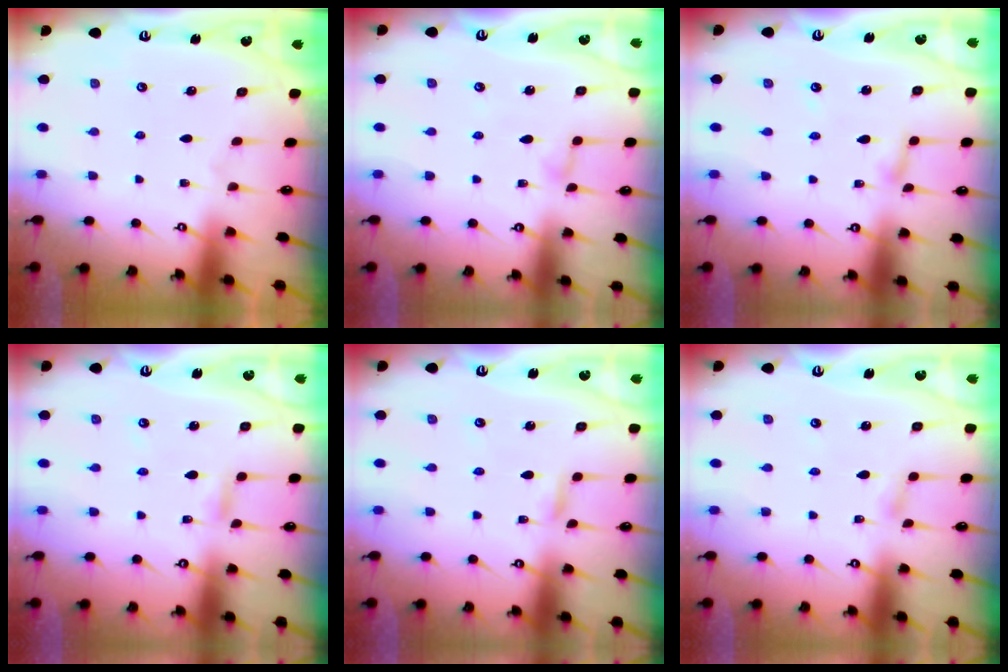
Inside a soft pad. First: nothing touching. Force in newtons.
{"total": 3.0, "press": 3.0, "slide": 0.3}
{"total": 2.7, "press": 2.7, "slide": 0.1}
{"total": 4.1, "press": 4.1, "slide": 0.3}
{"total": 2.4, "press": 2.4, "slide": 0.1}
{"total": 2.8, "press": 2.8, "slide": 0.3}